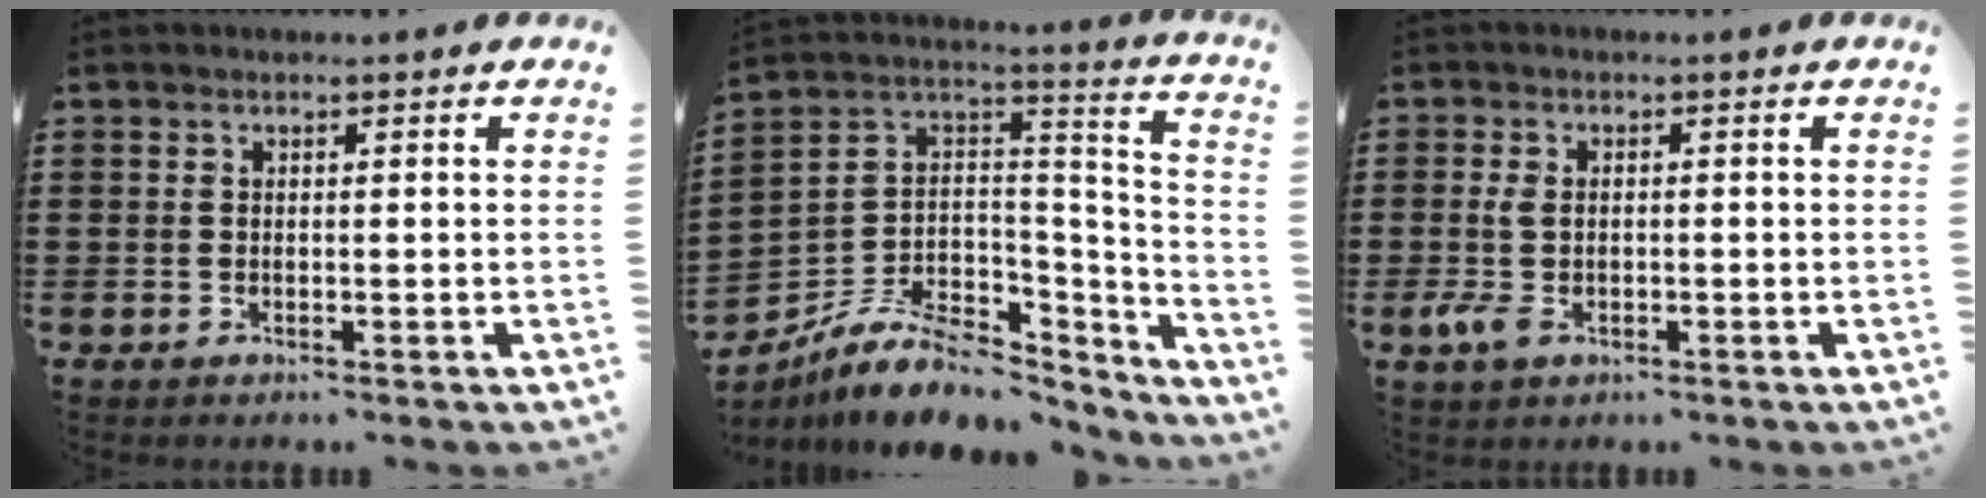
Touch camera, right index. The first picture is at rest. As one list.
[{"total": 9.5, "force": [-6.0, 5.5, 5.0], "torque": [-0.102, 0.014, -0.107]}, {"total": 3.5, "force": [-0.8, 2.0, 2.8], "torque": [-0.080, -0.008, -0.022]}]